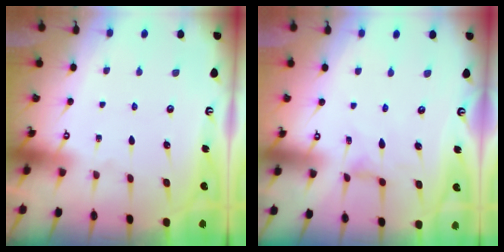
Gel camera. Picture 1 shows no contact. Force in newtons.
{"total": 1.2, "press": 1.2, "slide": 0.3}